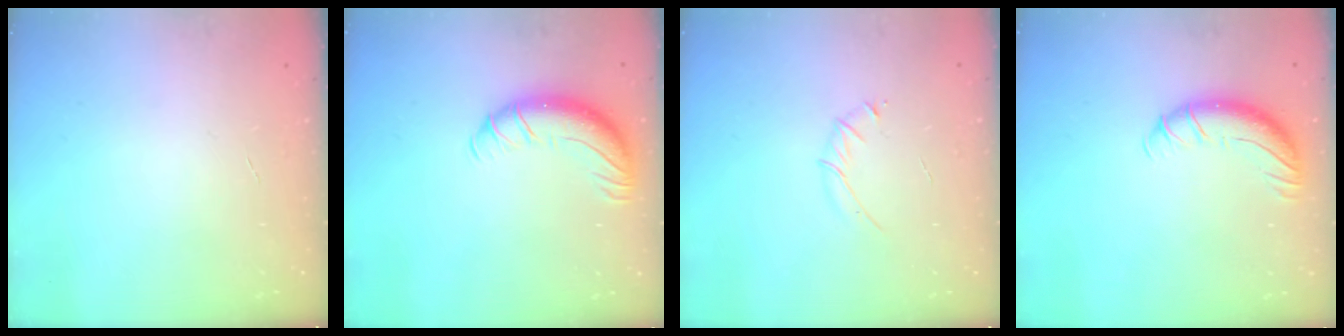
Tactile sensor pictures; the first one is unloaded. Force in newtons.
{"total": 11.1, "press": 10.9, "slide": 2.4}
{"total": 3.2, "press": 3.1, "slide": 0.9}
{"total": 8.8, "press": 8.6, "slide": 1.6}